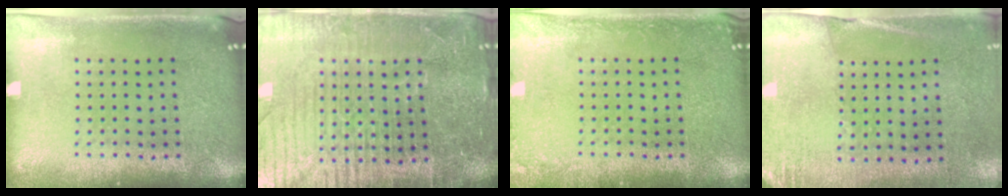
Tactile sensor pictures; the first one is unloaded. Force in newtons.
{"total": 5.1, "press": 4.7, "slide": 2.0}
{"total": 1.4, "press": 1.4, "slide": 0.2}
{"total": 2.6, "press": 2.3, "slide": 1.2}